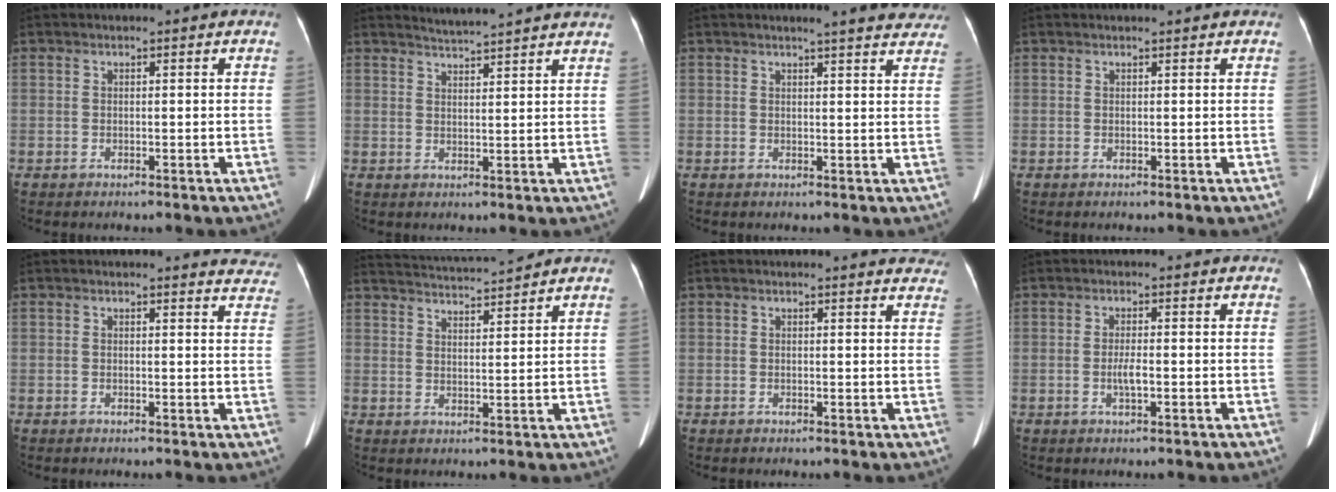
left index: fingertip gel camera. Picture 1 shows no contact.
{"total": 7.4, "force": [7.1, -0.8, 2.0], "torque": [-0.036, 0.012, 0.088]}
{"total": 9.1, "force": [8.2, 1.1, 3.6], "torque": [-0.027, -0.005, 0.074]}
{"total": 1.3, "force": [1.3, 0.0, 0.2], "torque": [-0.007, 0.009, 0.016]}
{"total": 5.1, "force": [5.0, 1.2, 0.0], "torque": [0.023, -0.029, 0.017]}
{"total": 8.8, "force": [8.5, -0.9, 2.3], "torque": [-0.049, 0.017, 0.132]}
{"total": 5.7, "force": [5.5, 1.3, 0.5], "torque": [0.020, -0.016, 0.025]}
{"total": 1.9, "force": [-0.5, 0.2, 1.9], "torque": [-0.038, -0.001, -0.009]}